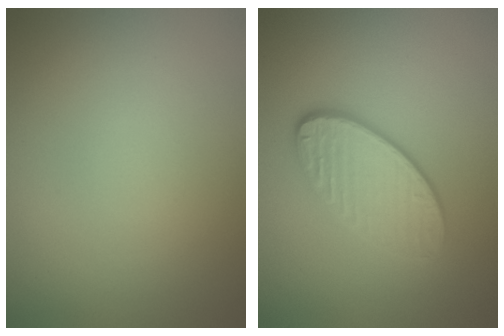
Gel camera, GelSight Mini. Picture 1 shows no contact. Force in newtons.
{"total": 4.3, "press": 3.2, "slide": 2.8}